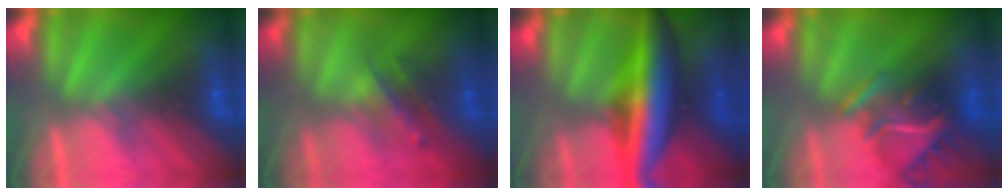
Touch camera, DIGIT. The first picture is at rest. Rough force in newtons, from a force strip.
{"total": 2.4}
{"total": 9.7}
{"total": 8.4}